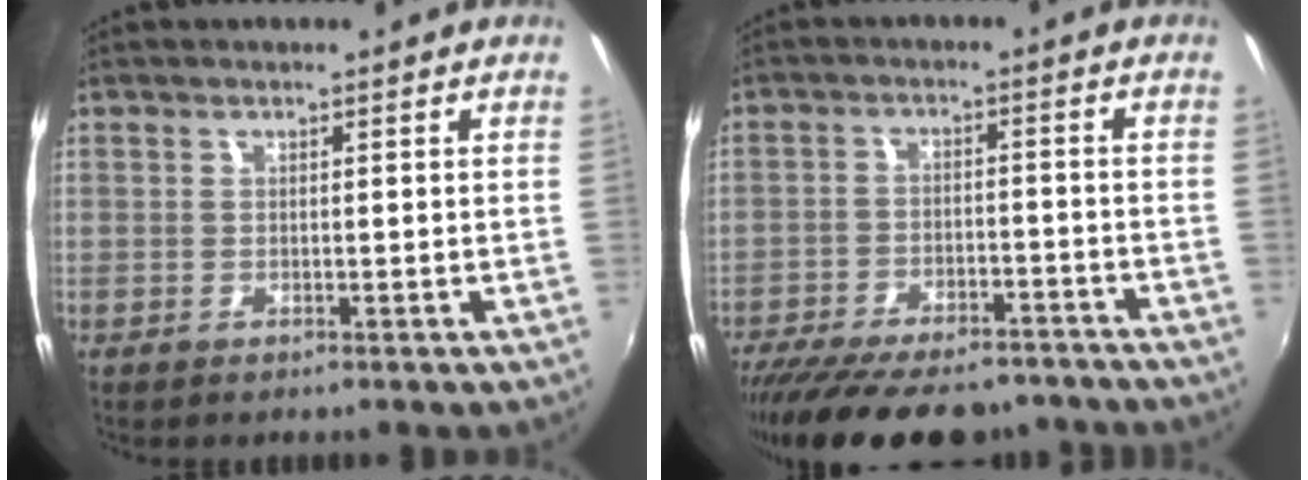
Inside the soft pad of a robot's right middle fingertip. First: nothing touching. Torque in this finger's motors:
{"motor_torque": [1.13, -1.01, 0.45, 0.21]}